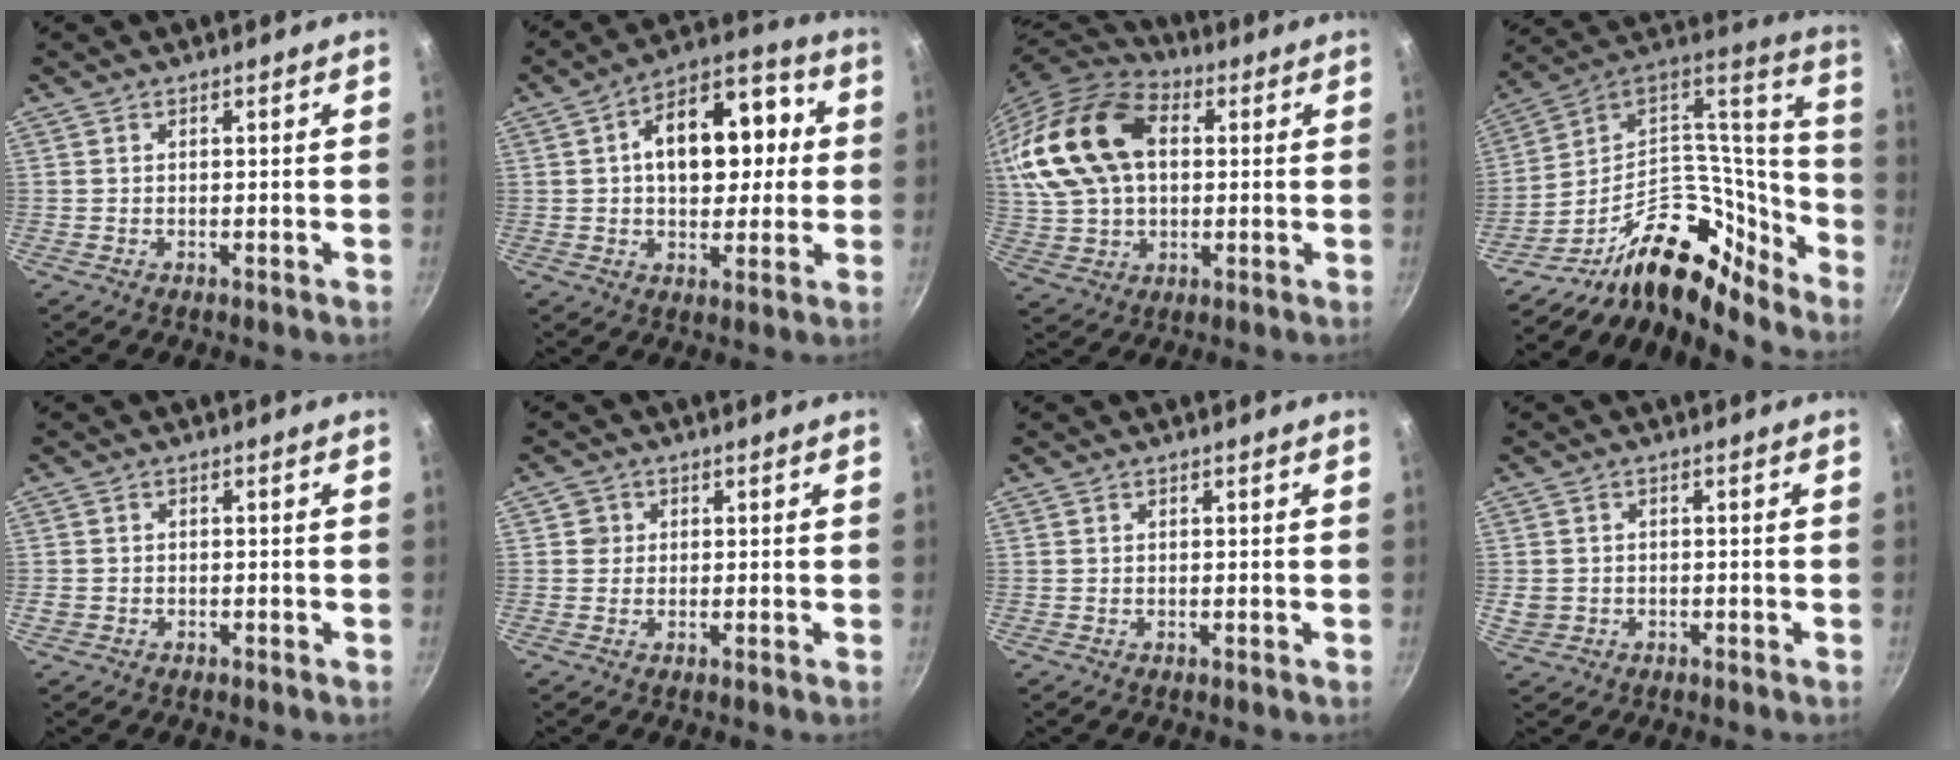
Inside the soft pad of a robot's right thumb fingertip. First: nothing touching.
{"total": 16.8, "force": [2.2, 10.7, 12.8], "torque": [-0.146, 0.028, 0.022]}
{"total": 20.5, "force": [4.2, 14.0, 14.3], "torque": [-0.269, 0.020, 0.074]}
{"total": 22.9, "force": [-16.5, 11.2, 11.1], "torque": [-0.091, 0.133, -0.283]}
{"total": 1.5, "force": [-0.7, 1.2, 0.5], "torque": [-0.013, 0.005, -0.009]}
{"total": 2.3, "force": [0.4, 2.2, 0.4], "torque": [0.007, 0.004, 0.002]}
{"total": 0.0}
{"total": 3.3, "force": [-0.6, 2.9, 1.4], "torque": [-0.026, 0.008, -0.005]}